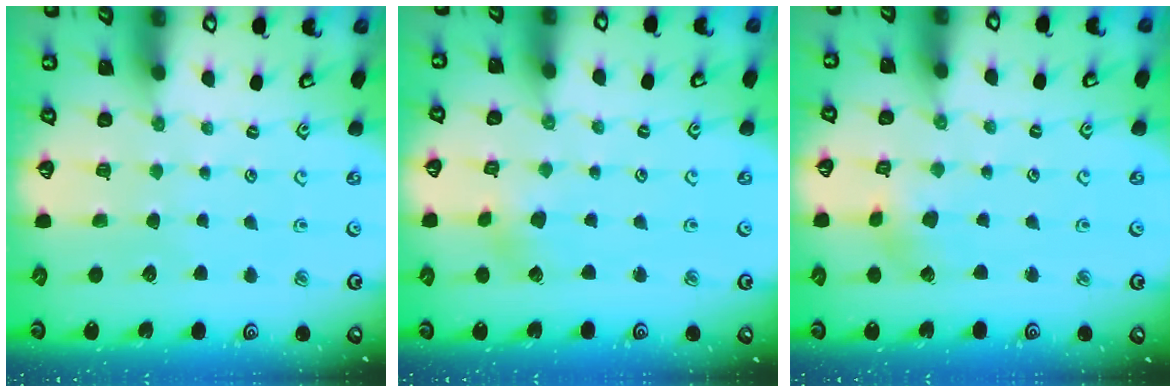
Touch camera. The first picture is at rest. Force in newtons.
{"total": 2.5, "press": 2.4, "slide": 0.7}
{"total": 3.8, "press": 3.7, "slide": 0.4}